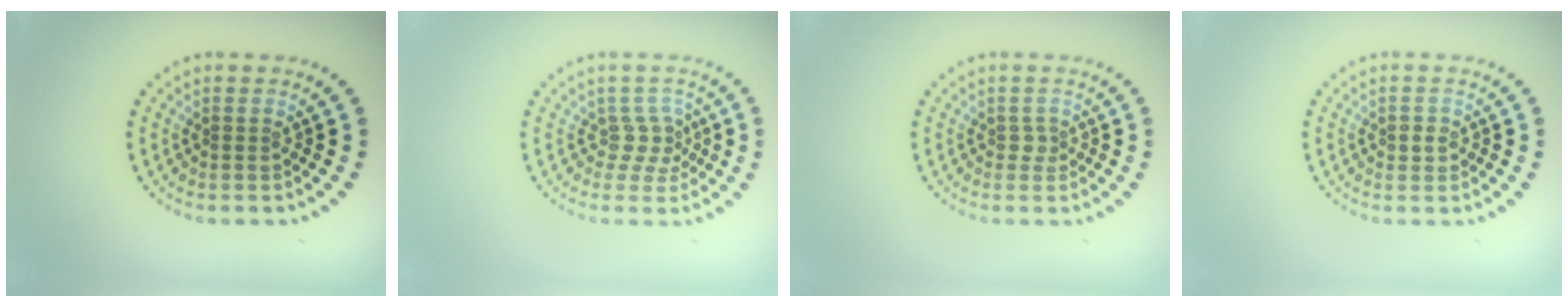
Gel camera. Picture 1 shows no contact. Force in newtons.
{"total": 2.2, "press": 1.5, "slide": 1.6}
{"total": 1.0, "press": 0.7, "slide": 0.7}
{"total": 1.2, "press": 1.2, "slide": 0.3}